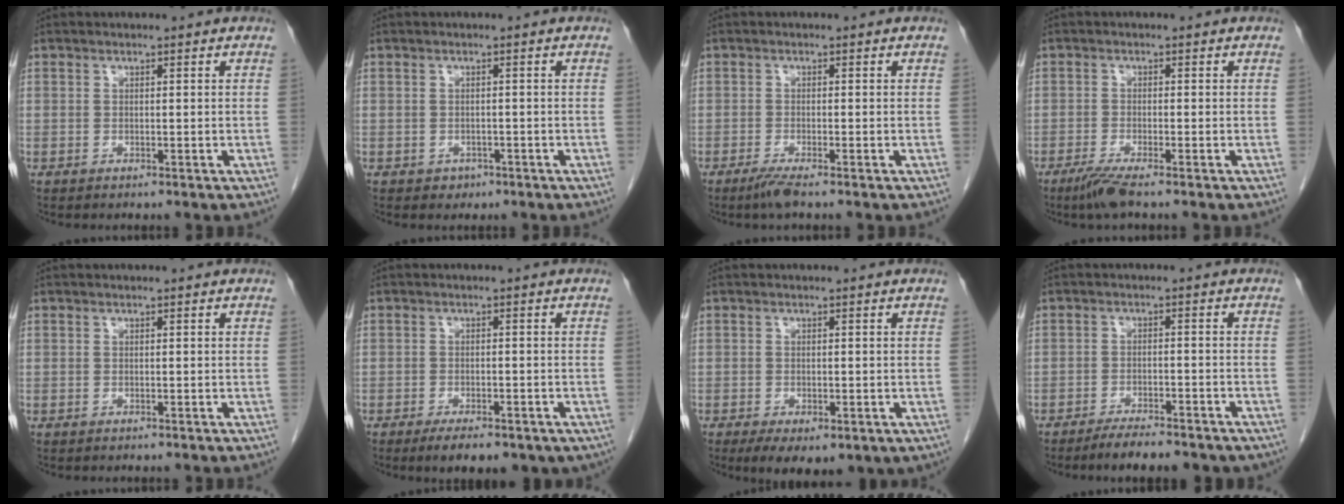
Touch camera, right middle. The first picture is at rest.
{"total": 1.4, "force": [-0.8, 1.2, 0.3], "torque": [-0.002, 0.005, -0.007]}
{"total": 2.2, "force": [-1.6, -0.2, 1.5], "torque": [-0.037, -0.007, -0.034]}
{"total": 3.4, "force": [-2.4, -0.2, 2.3], "torque": [-0.052, -0.011, -0.051]}
{"total": 0.0}
{"total": 7.7, "force": [-5.1, 2.9, 4.9], "torque": [-0.059, -0.007, -0.065]}
{"total": 7.5, "force": [-3.7, 3.8, 5.4], "torque": [-0.079, -0.013, -0.047]}
{"total": 7.7, "force": [-6.5, 1.8, 3.9], "torque": [-0.051, -0.006, -0.091]}